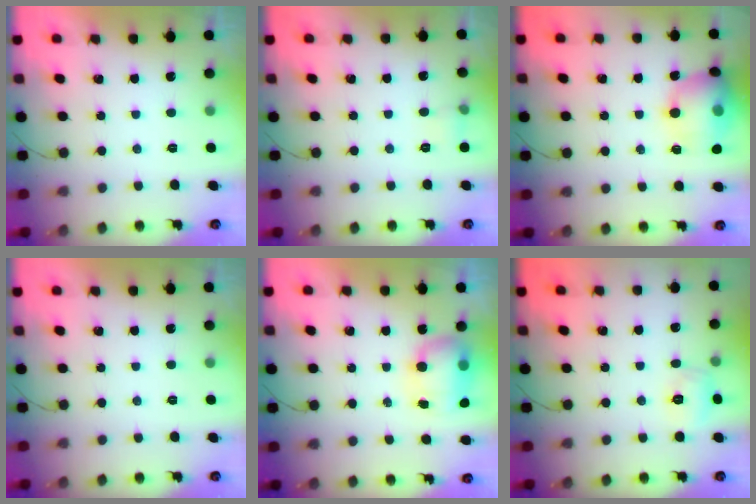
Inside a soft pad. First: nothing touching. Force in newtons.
{"total": 4.4, "press": 4.2, "slide": 1.2}
{"total": 15.3, "press": 14.6, "slide": 4.3}
{"total": 0.0}
{"total": 8.1, "press": 7.7, "slide": 2.4}
{"total": 6.0, "press": 5.8, "slide": 1.6}